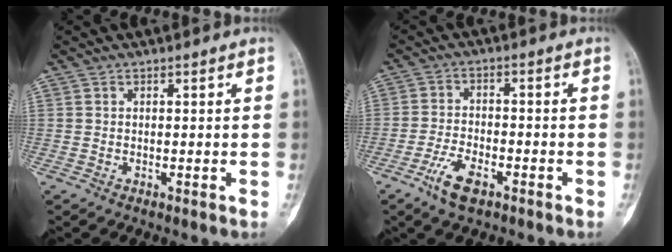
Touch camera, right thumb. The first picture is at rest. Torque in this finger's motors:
{"motor_torque": [-0.25, -0.15, 0.21, 0.10, 0.05]}